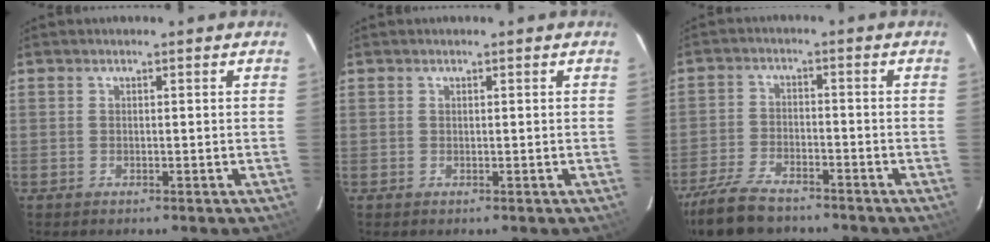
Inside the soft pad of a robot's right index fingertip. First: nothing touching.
{"total": 0.0}
{"total": 12.6, "force": [-10.0, 4.8, 5.9], "torque": [-0.152, -0.012, -0.185]}